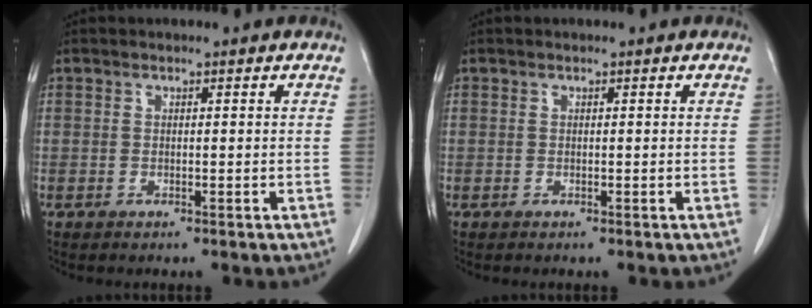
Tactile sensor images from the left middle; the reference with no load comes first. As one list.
[{"total": 0.0}]